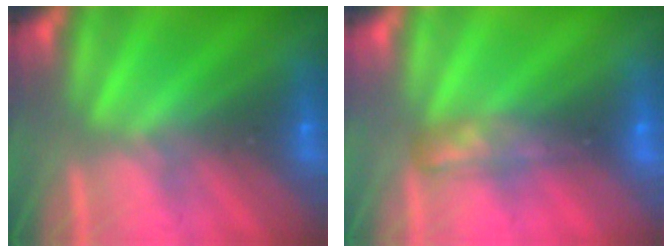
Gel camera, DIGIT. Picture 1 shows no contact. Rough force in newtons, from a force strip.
{"total": 4.4}